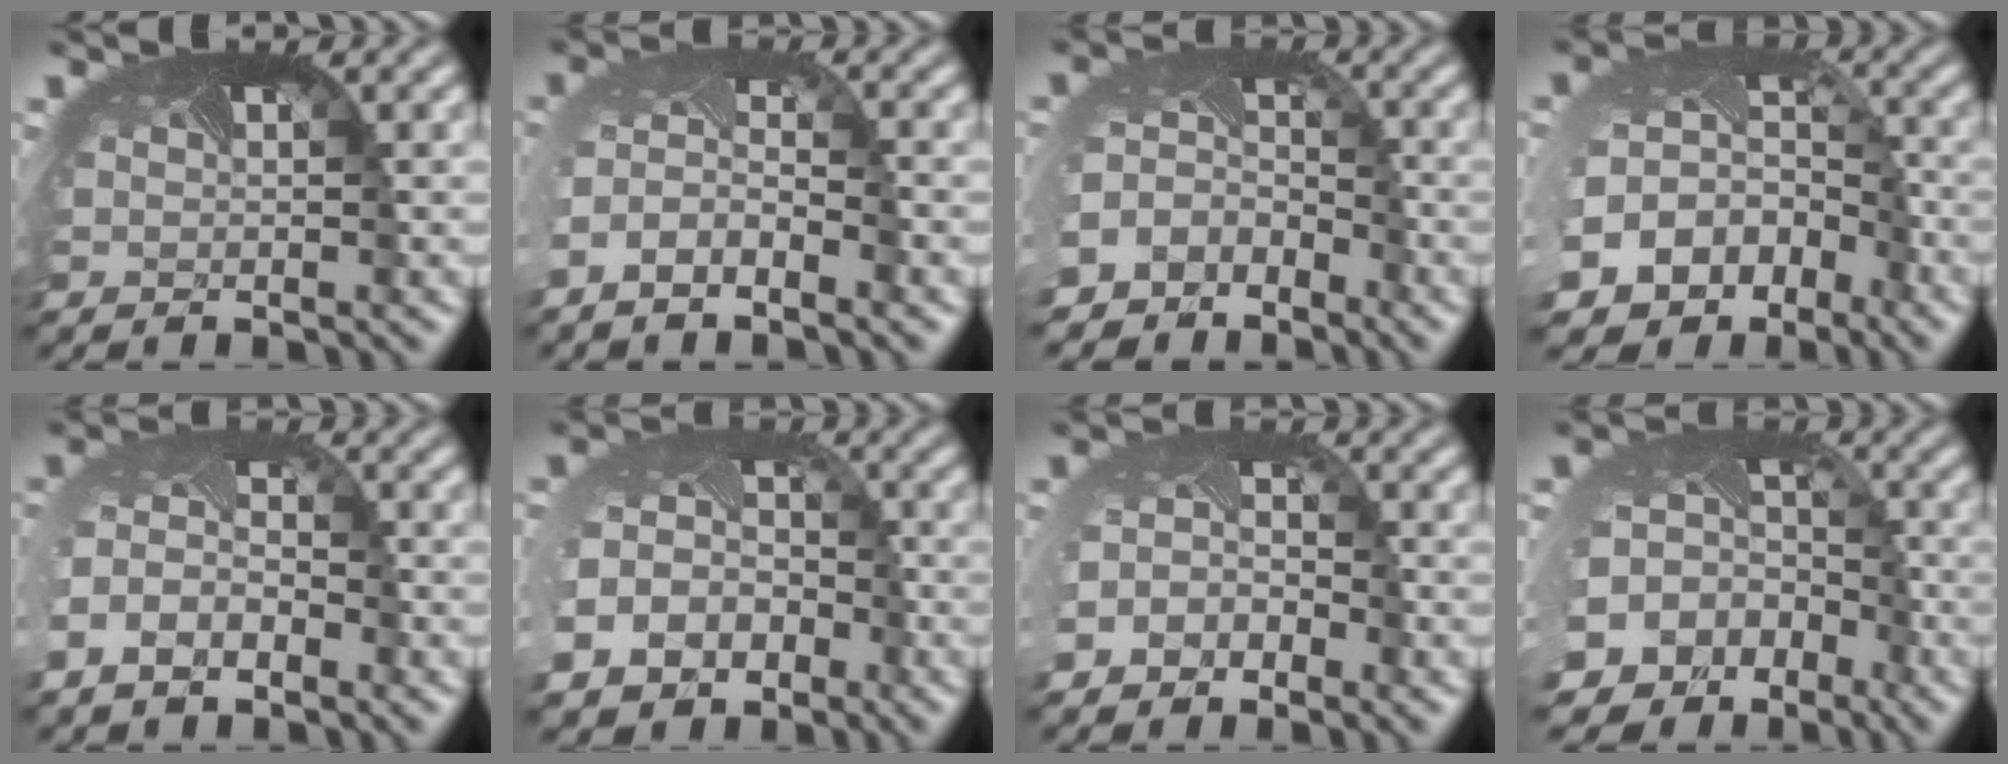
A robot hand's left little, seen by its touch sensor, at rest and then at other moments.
{"total": 3.5, "force": [-2.5, 1.2, 2.1], "torque": [-0.046, -0.006, -0.052]}
{"total": 6.5, "force": [-4.4, 4.7, 1.0], "torque": [-0.036, -0.016, -0.059]}
{"total": 15.9, "force": [-7.6, 12.4, 6.3], "torque": [-0.155, -0.065, -0.098]}
{"total": 4.5, "force": [-2.8, 2.7, 2.3], "torque": [-0.056, -0.010, -0.054]}
{"total": 11.2, "force": [-5.3, 9.1, 3.7], "torque": [-0.101, -0.055, -0.075]}
{"total": 3.4, "force": [-2.0, 2.3, 1.6], "torque": [-0.029, -0.005, -0.041]}
{"total": 16.8, "force": [-7.5, 13.8, 6.0], "torque": [-0.162, -0.061, -0.103]}